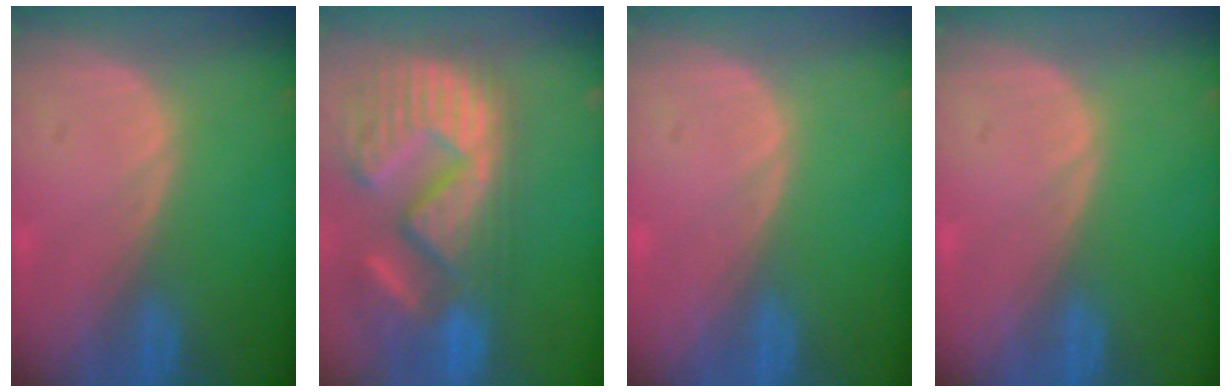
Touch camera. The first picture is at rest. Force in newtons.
{"total": 15.4, "press": 12.6, "slide": 8.8}
{"total": 0.0}
{"total": 0.0}